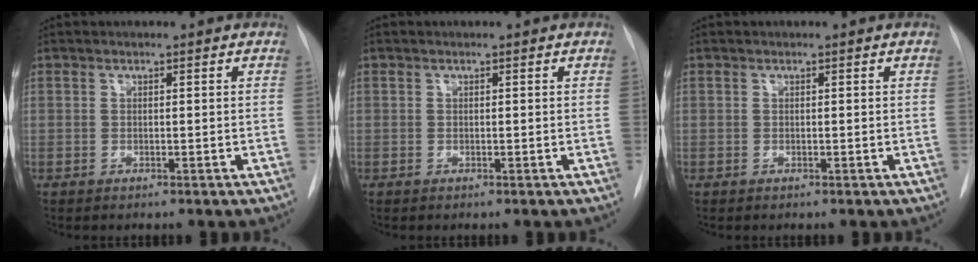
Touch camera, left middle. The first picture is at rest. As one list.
[{"total": 0.0}, {"total": 0.0}]